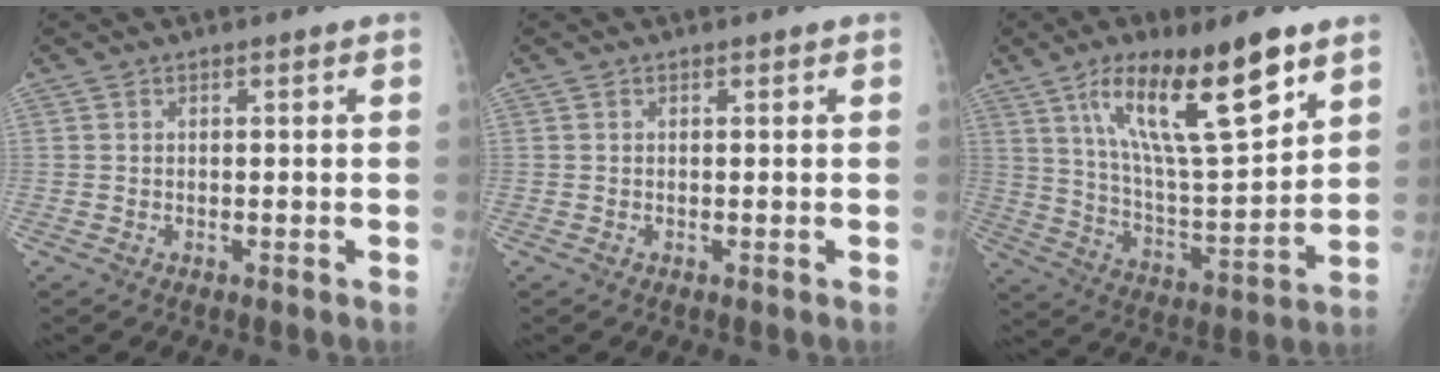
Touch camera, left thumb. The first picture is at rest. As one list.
[{"total": 0.0}, {"total": 21.0, "force": [11.5, 5.4, 16.7], "torque": [-0.263, -0.046, 0.208]}]